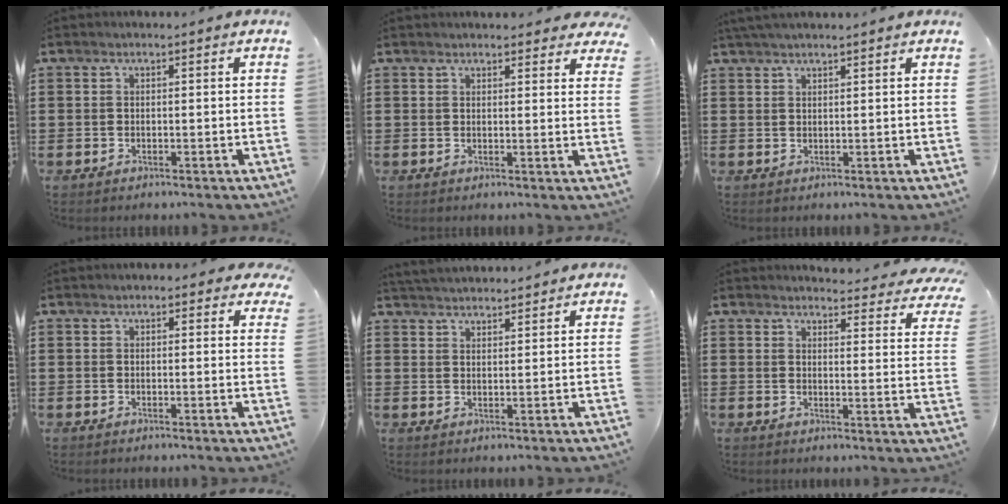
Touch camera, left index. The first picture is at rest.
{"total": 2.5, "force": [2.4, 0.6, 0.4], "torque": [-0.007, -0.005, 0.045]}
{"total": 1.7, "force": [1.6, -0.1, 0.5], "torque": [-0.014, 0.002, 0.031]}
{"total": 1.8, "force": [1.6, 0.6, 0.5], "torque": [-0.007, 0.000, 0.029]}
{"total": 3.3, "force": [3.3, 0.0, 0.1], "torque": [-0.012, -0.008, 0.062]}
{"total": 3.9, "force": [3.8, 0.1, 0.8], "torque": [-0.018, -0.029, 0.064]}